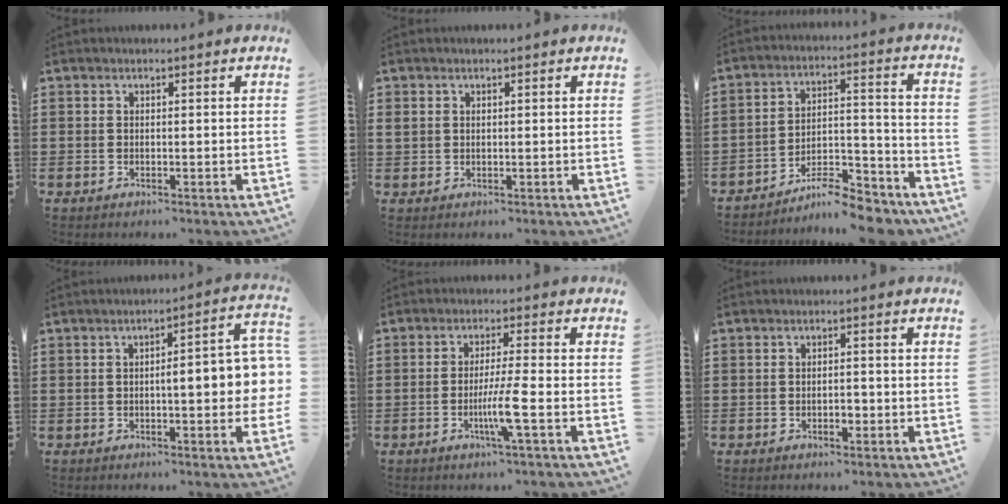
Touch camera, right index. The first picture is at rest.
{"total": 1.1, "force": [0.6, 0.8, 0.4], "torque": [-0.010, 0.005, 0.011]}
{"total": 9.4, "force": [-8.5, 1.7, 3.6], "torque": [-0.042, 0.035, -0.159]}
{"total": 7.2, "force": [-0.8, 1.6, 7.0], "torque": [-0.095, -0.007, -0.018]}
{"total": 5.8, "force": [-1.9, -0.4, 5.4], "torque": [-0.105, -0.019, -0.039]}
{"total": 1.9, "force": [-0.8, 0.8, 1.5], "torque": [-0.029, 0.001, -0.014]}